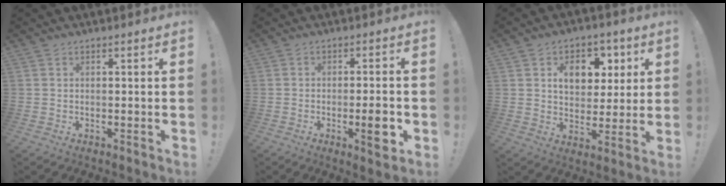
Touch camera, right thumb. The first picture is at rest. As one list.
[{"total": 6.7, "force": [-2.2, 1.3, 6.2], "torque": [-0.081, 0.002, -0.033]}, {"total": 10.6, "force": [4.2, 7.9, 5.7], "torque": [-0.068, -0.021, 0.075]}]